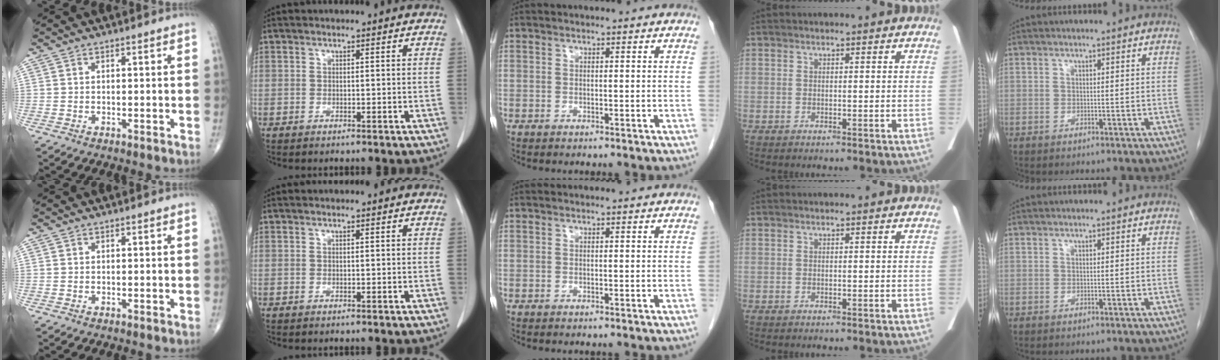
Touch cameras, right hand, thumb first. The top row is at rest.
{}